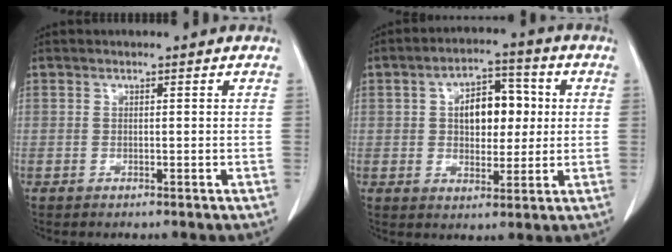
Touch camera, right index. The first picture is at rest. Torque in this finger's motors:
{"motor_torque": [0.56, -0.12, 0.31, 0.12]}